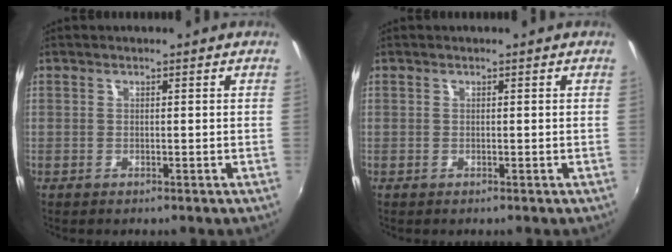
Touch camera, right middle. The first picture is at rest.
{"total": 0.0}